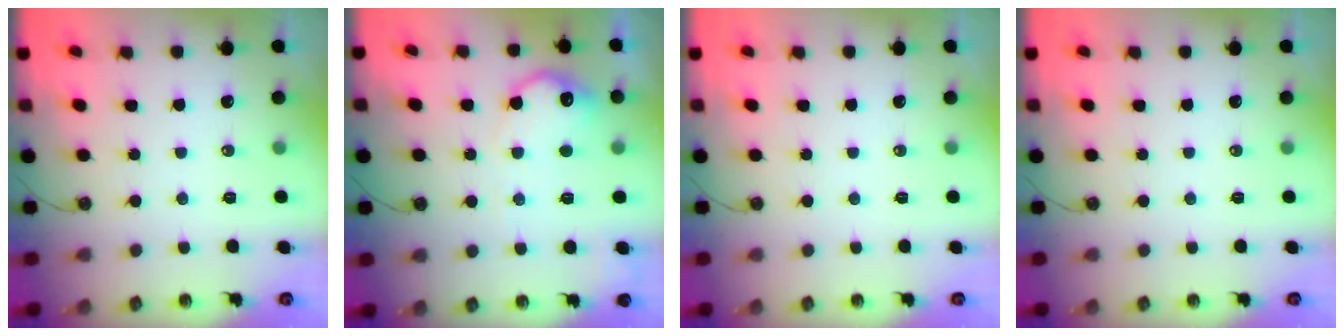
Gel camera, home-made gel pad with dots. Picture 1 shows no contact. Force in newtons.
{"total": 12.8, "press": 12.8, "slide": 0.6}
{"total": 0.0}
{"total": 0.0}